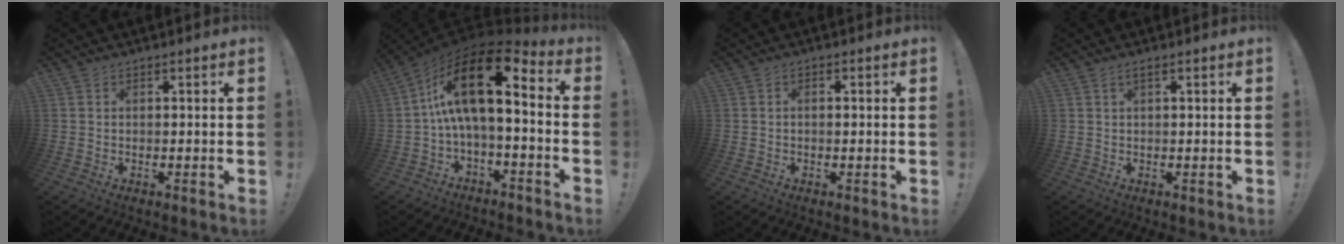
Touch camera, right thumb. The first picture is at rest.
{"total": 16.5, "force": [3.4, 6.0, 15.0], "torque": [-0.267, -0.025, 0.056]}
{"total": 0.9, "force": [-0.5, 0.3, 0.7], "torque": [-0.010, 0.002, -0.009]}
{"total": 1.3, "force": [0.4, 0.2, 1.2], "torque": [-0.021, -0.001, 0.006]}